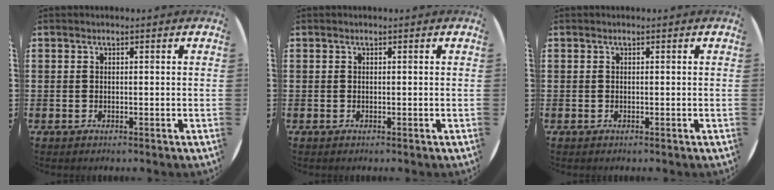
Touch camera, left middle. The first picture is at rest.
{"total": 0.0}
{"total": 0.0}